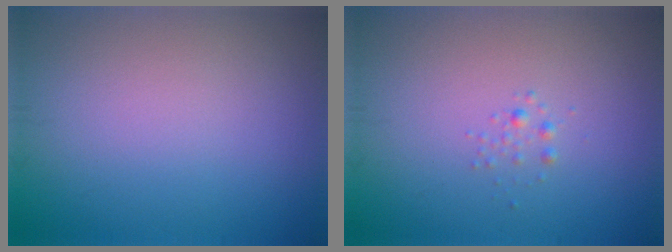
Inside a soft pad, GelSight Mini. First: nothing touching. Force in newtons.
{"total": 0.6, "press": 0.6, "slide": 0.0}